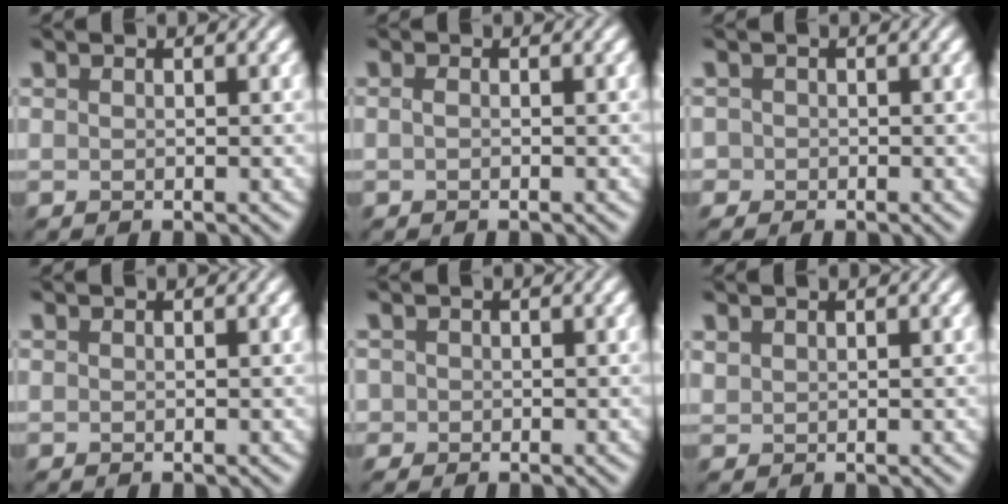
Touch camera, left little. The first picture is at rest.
{"total": 0.7, "force": [-0.4, 0.3, 0.5], "torque": [-0.011, 0.000, -0.010]}
{"total": 0.9, "force": [-0.5, 0.8, 0.0], "torque": [0.007, -0.002, -0.012]}
{"total": 0.0}
{"total": 0.9, "force": [-0.4, 0.8, 0.1], "torque": [0.001, -0.003, -0.010]}
{"total": 0.7, "force": [0.5, 0.5, 0.2], "torque": [-0.008, 0.002, 0.013]}